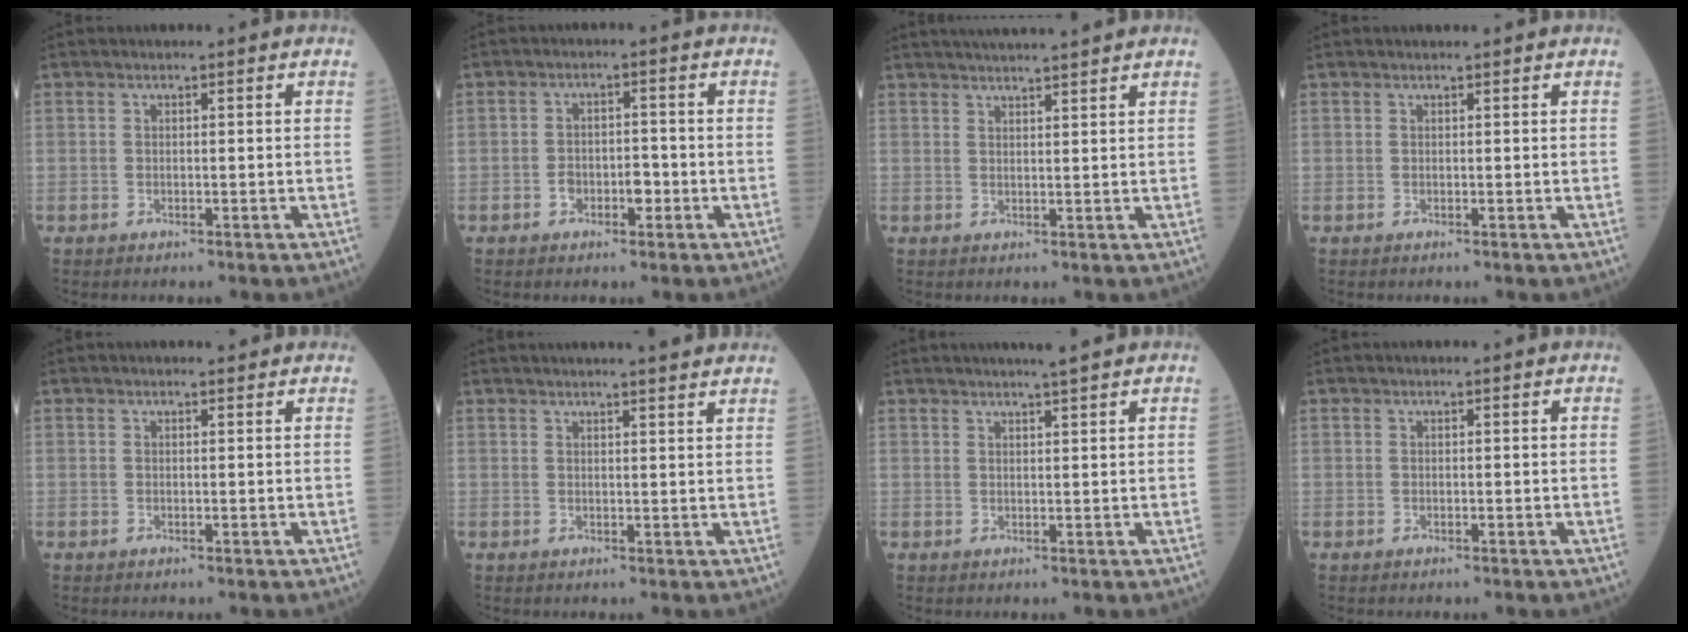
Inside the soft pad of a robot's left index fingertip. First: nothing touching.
{"total": 3.4, "force": [-1.4, 2.0, 2.3], "torque": [-0.038, 0.011, -0.024]}
{"total": 8.2, "force": [7.4, -0.5, 3.5], "torque": [-0.053, 0.024, 0.099]}
{"total": 0.6, "force": [0.5, 0.0, 0.2], "torque": [-0.007, 0.003, 0.010]}
{"total": 1.0, "force": [1.0, 0.2, 0.2], "torque": [-0.012, 0.000, 0.011]}
{"total": 7.7, "force": [7.1, -0.2, 3.2], "torque": [-0.046, 0.011, 0.073]}
{"total": 3.9, "force": [3.3, -0.5, 1.9], "torque": [-0.029, 0.007, 0.046]}
{"total": 0.7, "force": [0.7, 0.0, 0.2], "torque": [-0.004, 0.008, 0.008]}